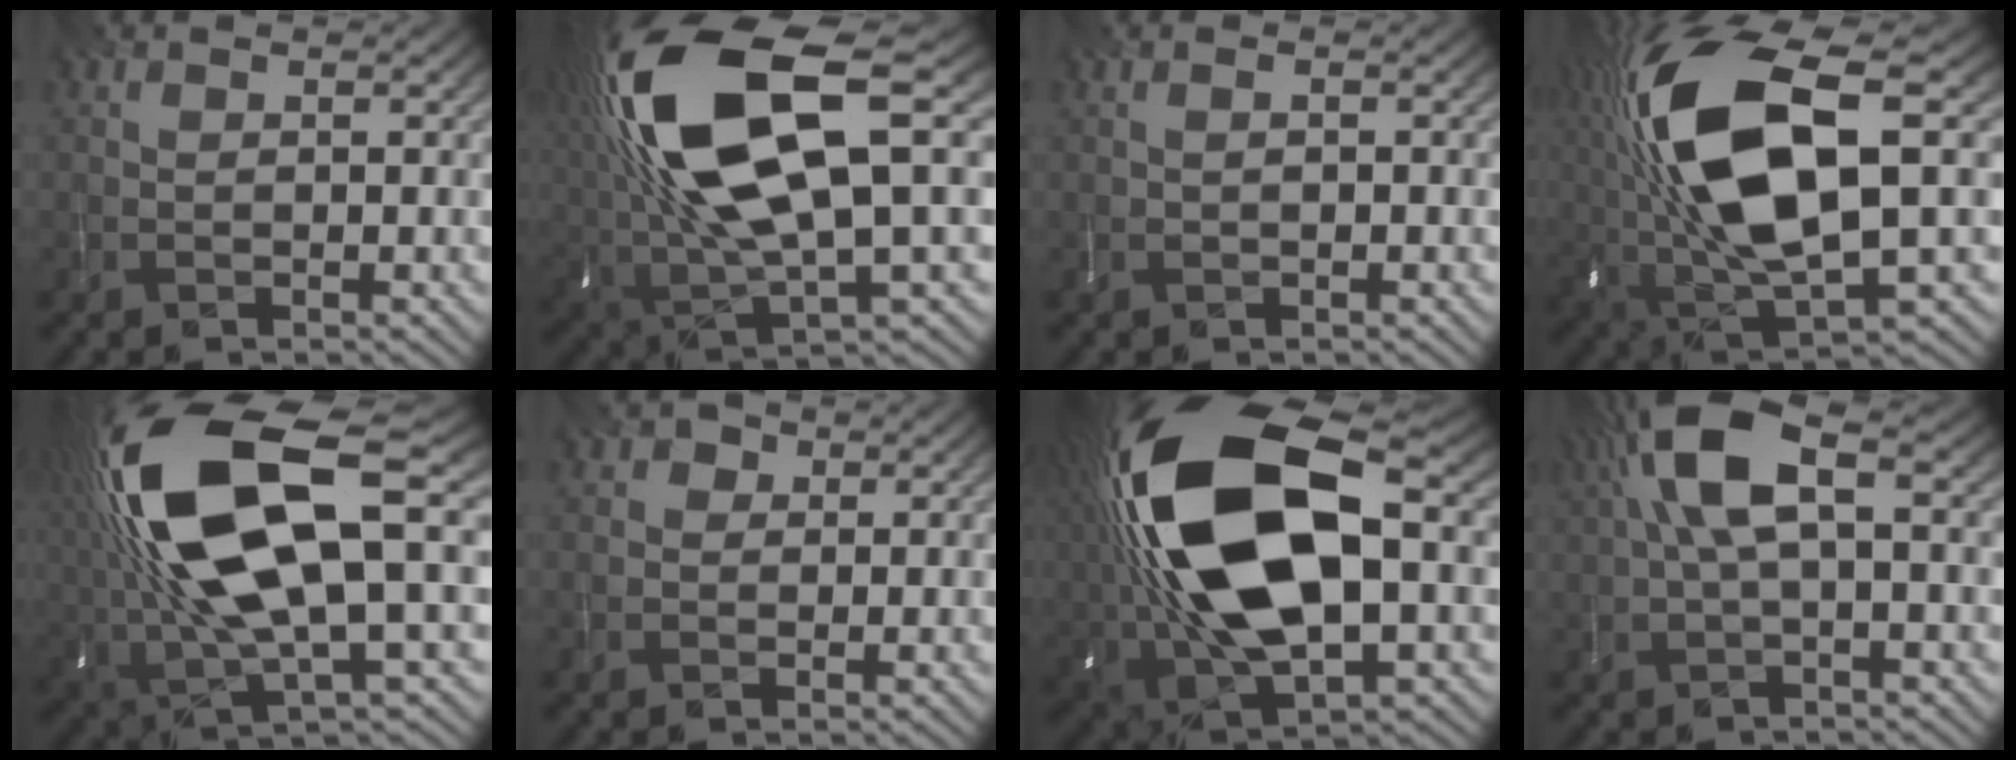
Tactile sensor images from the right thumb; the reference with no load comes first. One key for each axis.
{"total": 18.6, "fx": 4.7, "fy": 7.4, "fz": 16.4, "tx": -0.349, "ty": 0.005, "tz": 0.096}
{"total": 0.5, "fx": -0.3, "fy": -0.4, "fz": 0.1, "tx": -0.002, "ty": 0.002, "tz": -0.003}
{"total": 18.2, "fx": 2.4, "fy": 7.8, "fz": 16.2, "tx": -0.347, "ty": 0.000, "tz": 0.045}
{"total": 18.6, "fx": 2.9, "fy": 7.1, "fz": 16.9, "tx": -0.344, "ty": -0.004, "tz": 0.062}
{"total": 1.7, "fx": 0.6, "fy": 1.5, "fz": 0.6, "tx": -0.010, "ty": 0.001, "tz": 0.005}
{"total": 21.4, "fx": 2.0, "fy": 10.3, "fz": 18.7, "tx": -0.392, "ty": -0.010, "tz": 0.036}
{"total": 8.8, "fx": 2.3, "fy": 2.7, "fz": 8.0, "tx": -0.170, "ty": 0.026, "tz": 0.034}